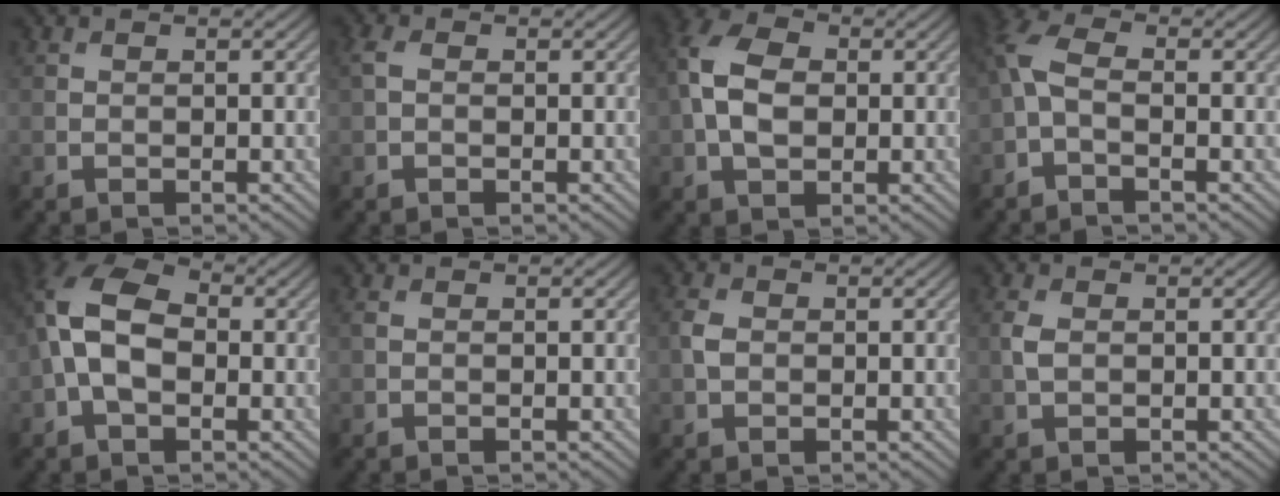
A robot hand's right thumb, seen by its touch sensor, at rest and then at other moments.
{"total": 1.8, "force": [0.2, 1.2, 1.3], "torque": [-0.034, 0.004, -0.001]}
{"total": 8.2, "force": [0.5, 5.6, 6.0], "torque": [-0.159, 0.007, 0.002]}
{"total": 4.3, "force": [-0.8, 2.1, 3.6], "torque": [-0.098, 0.010, -0.028]}
{"total": 10.2, "force": [0.1, 6.5, 7.8], "torque": [-0.184, 0.017, -0.012]}
{"total": 0.6, "force": [0.1, 0.4, 0.5], "torque": [-0.016, 0.002, 0.000]}
{"total": 2.1, "force": [0.0, 1.6, 1.3], "torque": [-0.035, 0.001, -0.003]}
{"total": 2.0, "force": [0.2, 1.3, 1.5], "torque": [-0.042, 0.002, 0.003]}